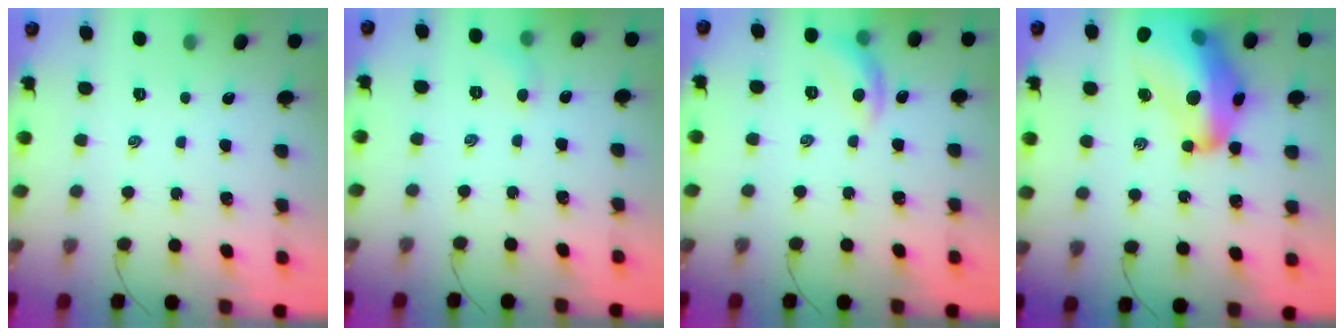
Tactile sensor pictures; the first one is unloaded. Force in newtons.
{"total": 5.5, "press": 5.3, "slide": 1.5}
{"total": 8.9, "press": 8.9, "slide": 0.3}
{"total": 25.8, "press": 25.0, "slide": 6.4}